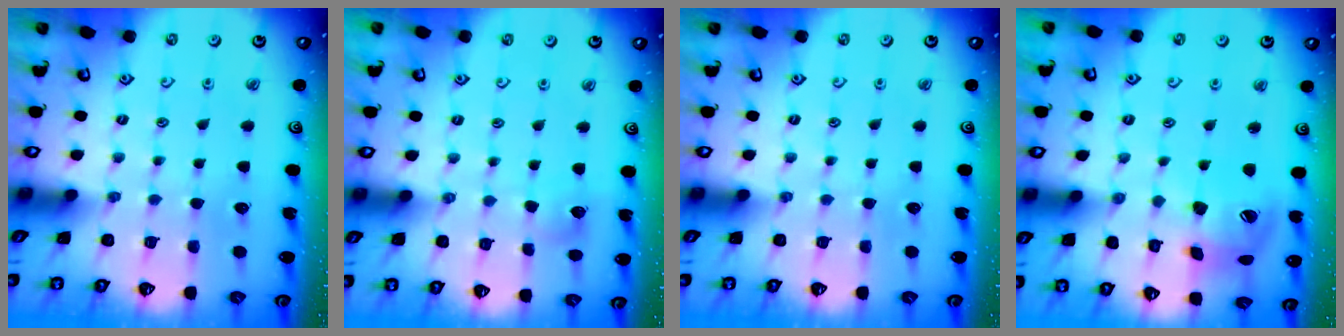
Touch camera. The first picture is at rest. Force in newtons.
{"total": 4.2, "press": 4.1, "slide": 0.5}
{"total": 0.0}
{"total": 16.7, "press": 16.5, "slide": 2.6}